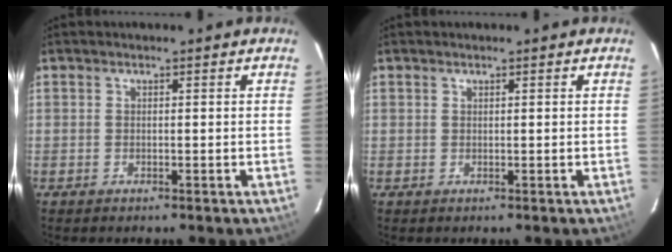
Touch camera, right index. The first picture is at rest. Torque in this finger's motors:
{"motor_torque": [-1.01, -0.35, -0.83, -0.21]}